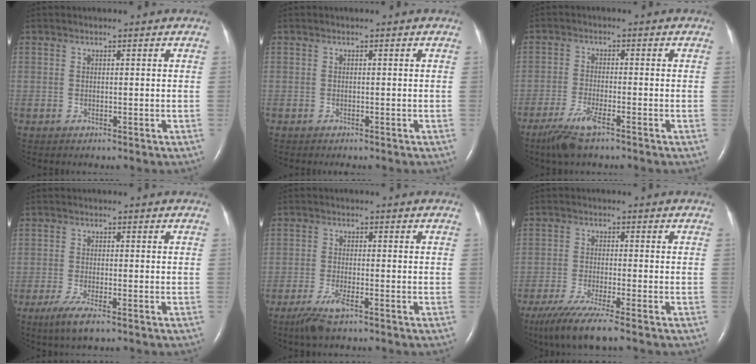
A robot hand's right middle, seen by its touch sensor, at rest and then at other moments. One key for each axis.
{"total": 0.8, "fx": -0.7, "fy": 0.1, "fz": 0.4, "tx": -0.008, "ty": -0.002, "tz": -0.007}
{"total": 5.5, "fx": -3.8, "fy": 0.7, "fz": 3.9, "tx": -0.094, "ty": -0.014, "tz": -0.070}
{"total": 4.3, "fx": -2.7, "fy": 0.6, "fz": 3.3, "tx": -0.076, "ty": -0.014, "tz": -0.049}
{"total": 4.2, "fx": -2.8, "fy": 0.6, "fz": 3.1, "tx": -0.076, "ty": -0.011, "tz": -0.053}
{"total": 8.9, "fx": -6.9, "fy": -0.5, "fz": 5.6, "tx": -0.099, "ty": -0.030, "tz": -0.117}